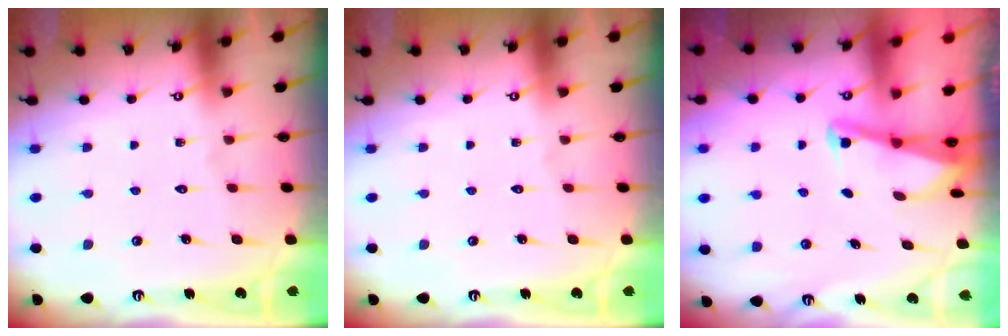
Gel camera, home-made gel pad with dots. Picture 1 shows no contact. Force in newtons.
{"total": 0.0}
{"total": 2.0, "press": 2.0, "slide": 0.4}